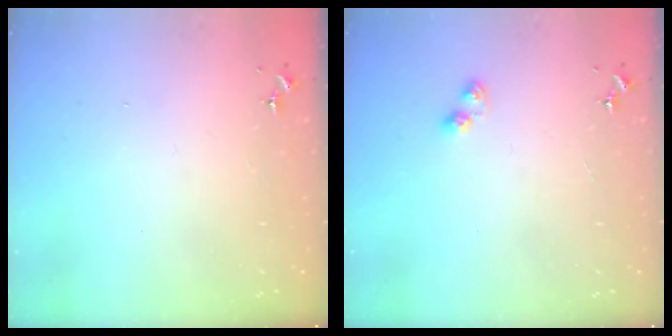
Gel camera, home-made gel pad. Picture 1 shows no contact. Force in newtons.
{"total": 3.6, "press": 3.4, "slide": 1.2}